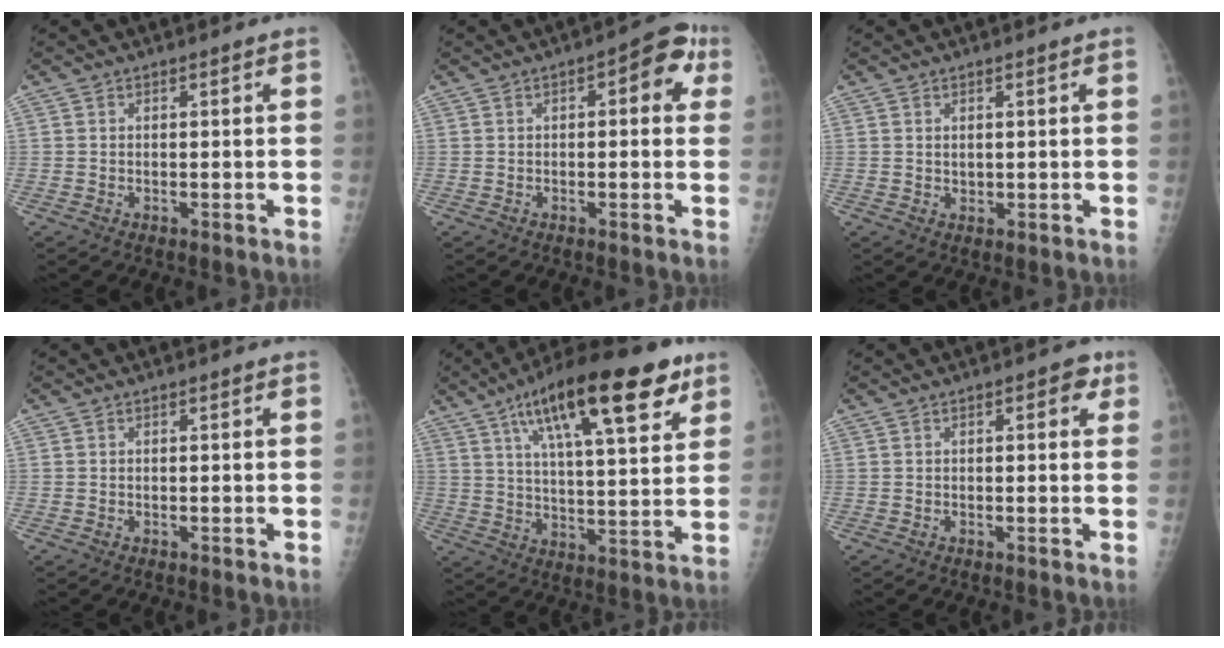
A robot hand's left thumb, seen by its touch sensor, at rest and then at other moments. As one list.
[{"total": 6.9, "force": [2.0, 3.1, 5.9], "torque": [-0.047, 0.017, 0.014]}, {"total": 1.4, "force": [0.6, 0.8, 1.0], "torque": [-0.012, -0.005, 0.014]}, {"total": 0.0}, {"total": 23.2, "force": [12.1, 7.2, 18.4], "torque": [-0.271, -0.018, 0.191]}, {"total": 3.4, "force": [1.4, 1.5, 2.7], "torque": [-0.020, 0.002, 0.010]}]